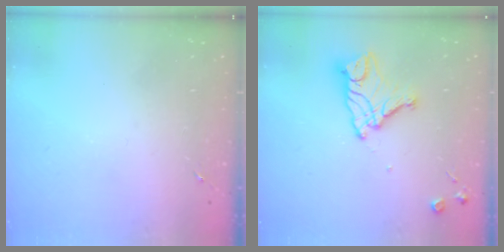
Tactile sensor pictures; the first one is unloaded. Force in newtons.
{"total": 13.7, "press": 13.7, "slide": 1.3}